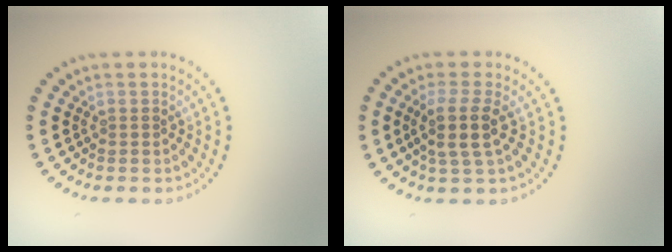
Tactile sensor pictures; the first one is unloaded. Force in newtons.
{"total": 2.9, "press": 2.4, "slide": 1.7}